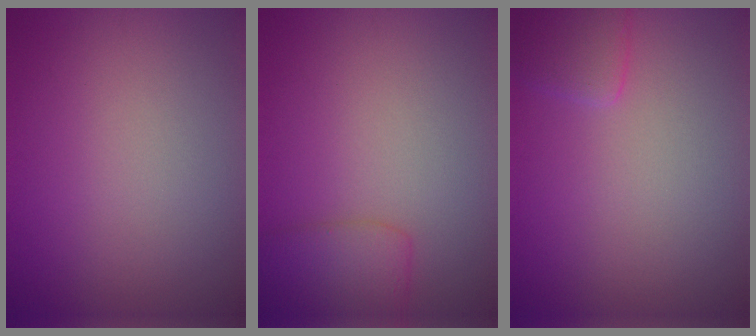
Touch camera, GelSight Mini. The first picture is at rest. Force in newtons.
{"total": 2.9, "press": 2.9, "slide": 0.1}
{"total": 1.7, "press": 1.7, "slide": 0.1}